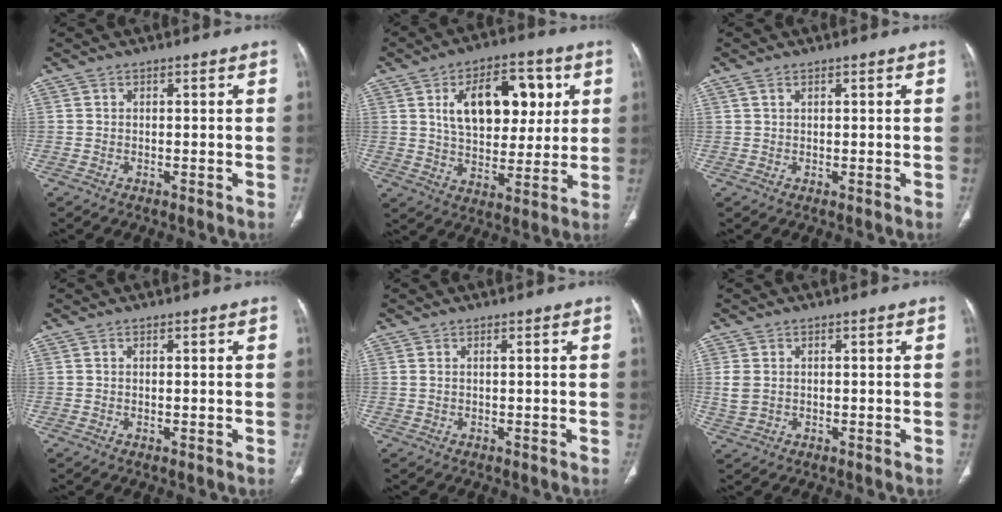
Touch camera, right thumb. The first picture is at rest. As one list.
[{"total": 17.2, "force": [5.0, 10.0, 13.1], "torque": [-0.156, -0.004, 0.084]}, {"total": 0.8, "force": [0.6, 0.3, 0.5], "torque": [-0.010, 0.006, 0.013]}, {"total": 0.0}, {"total": 0.7, "force": [0.3, 0.1, 0.6], "torque": [-0.024, 0.008, 0.008]}, {"total": 3.2, "force": [0.4, 2.3, 2.1], "torque": [-0.052, 0.002, 0.012]}]